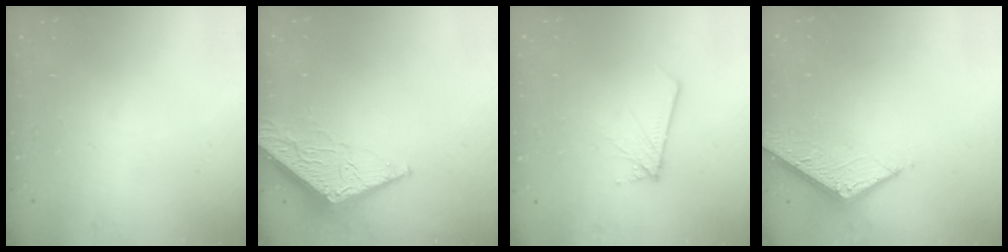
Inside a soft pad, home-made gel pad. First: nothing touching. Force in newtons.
{"total": 6.4, "press": 6.4, "slide": 0.8}
{"total": 4.2, "press": 4.2, "slide": 0.3}
{"total": 5.4, "press": 5.4, "slide": 0.7}